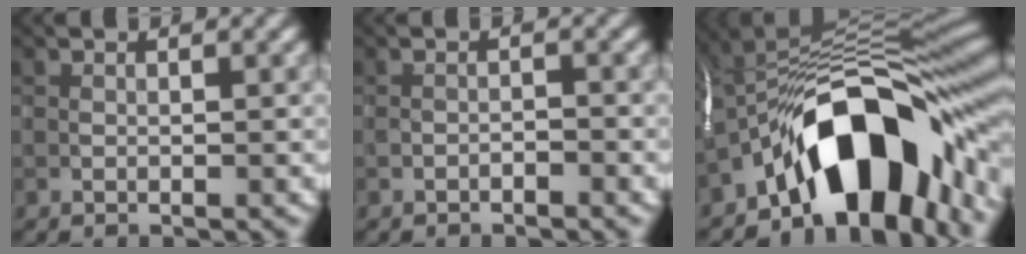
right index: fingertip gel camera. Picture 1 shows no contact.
{"total": 0.7, "force": [-0.7, 0.1, 0.1], "torque": [0.001, 0.004, -0.013]}
{"total": 13.4, "force": [-6.0, 6.0, 10.4], "torque": [-0.136, 0.025, -0.109]}